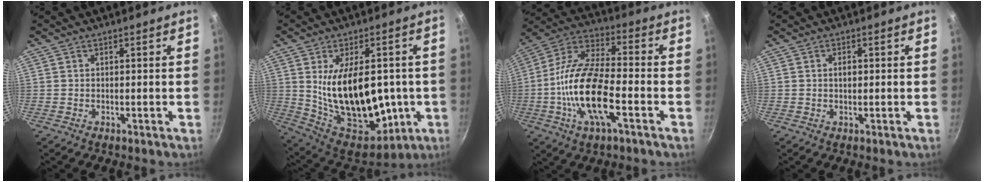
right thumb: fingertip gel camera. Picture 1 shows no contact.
{"total": 22.2, "force": [-0.7, 12.5, 18.3], "torque": [-0.274, -0.009, 0.028]}
{"total": 18.4, "force": [-4.7, 7.1, 16.3], "torque": [-0.325, 0.031, -0.089]}
{"total": 1.6, "force": [0.2, 1.0, 1.2], "torque": [-0.014, 0.003, 0.002]}